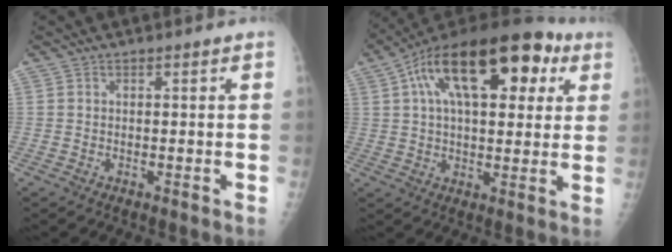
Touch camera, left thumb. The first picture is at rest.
{"total": 23.6, "force": [9.3, 11.7, 18.2], "torque": [-0.276, 0.028, 0.143]}